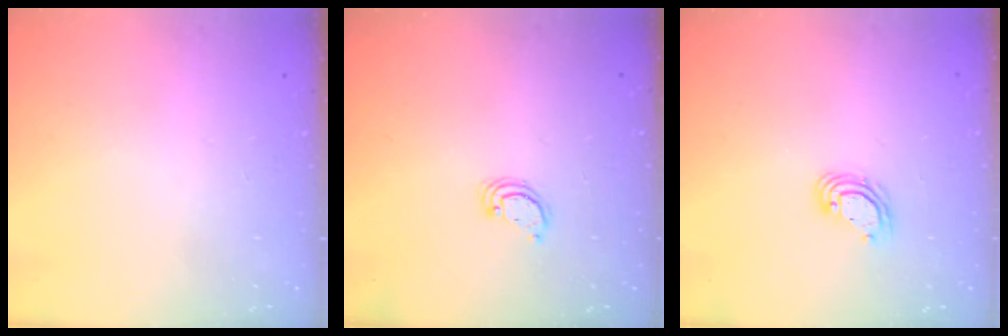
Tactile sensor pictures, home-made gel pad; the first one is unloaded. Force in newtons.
{"total": 2.6, "press": 2.6, "slide": 0.2}
{"total": 5.7, "press": 5.7, "slide": 0.5}